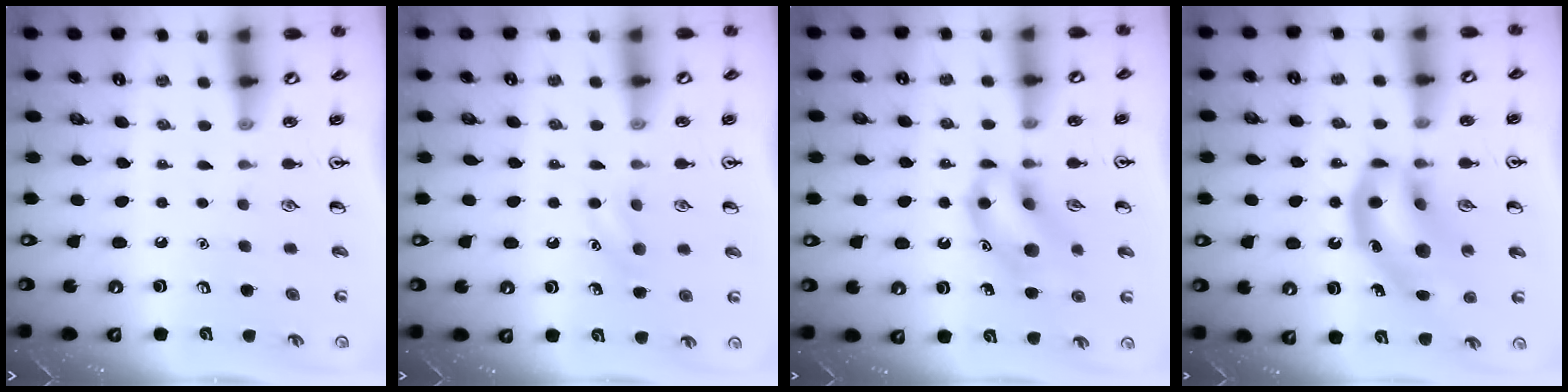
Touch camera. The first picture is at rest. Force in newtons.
{"total": 7.1, "press": 6.8, "slide": 2.1}
{"total": 12.4, "press": 12.3, "slide": 2.0}
{"total": 16.5, "press": 15.9, "slide": 4.5}